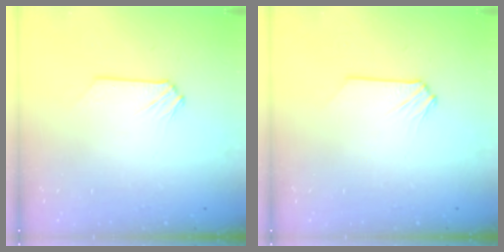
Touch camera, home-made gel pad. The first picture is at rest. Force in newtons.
{"total": 0.0}